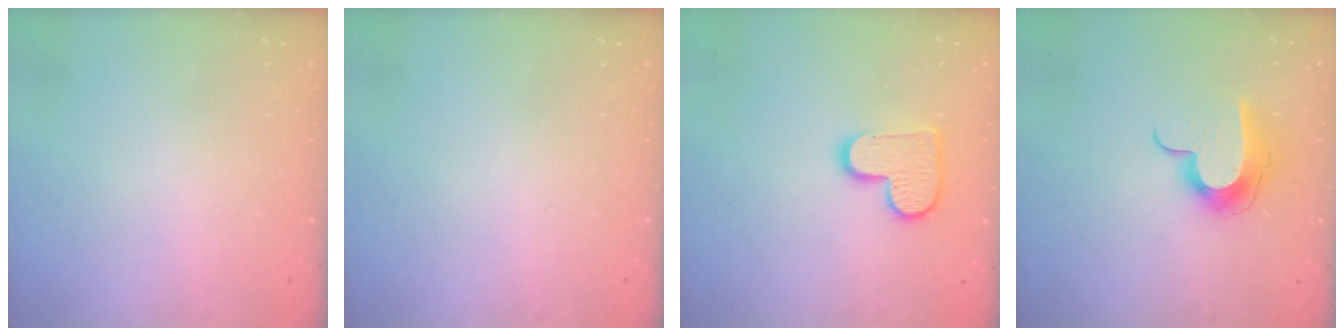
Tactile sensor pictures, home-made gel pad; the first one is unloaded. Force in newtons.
{"total": 0.0}
{"total": 12.0, "press": 12.0, "slide": 0.7}
{"total": 10.3, "press": 10.3, "slide": 0.1}